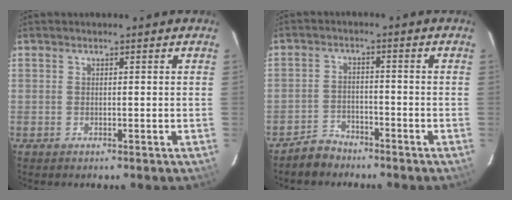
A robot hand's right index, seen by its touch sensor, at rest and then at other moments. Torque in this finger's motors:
{"motor_torque": [-0.10, -0.11, -0.35, -0.19]}